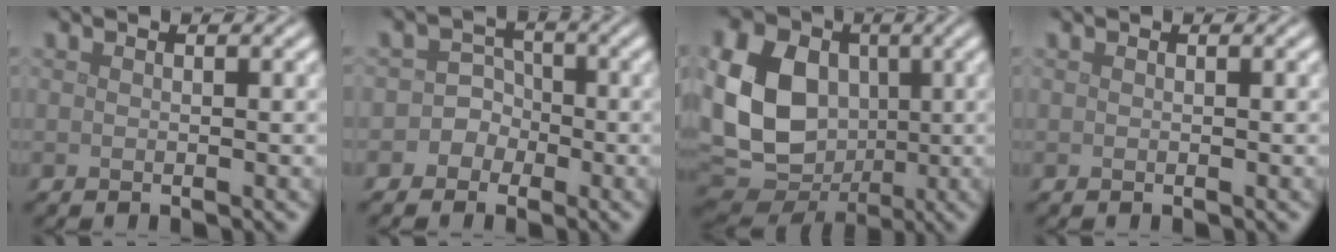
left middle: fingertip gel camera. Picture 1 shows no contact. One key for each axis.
{"total": 4.2, "fx": -1.3, "fy": 3.9, "fz": 0.6, "tx": 0.023, "ty": 0.020, "tz": -0.044}
{"total": 14.9, "fx": 0.7, "fy": 11.9, "fz": 9.0, "tx": -0.199, "ty": -0.005, "tz": 0.006}
{"total": 0.0}